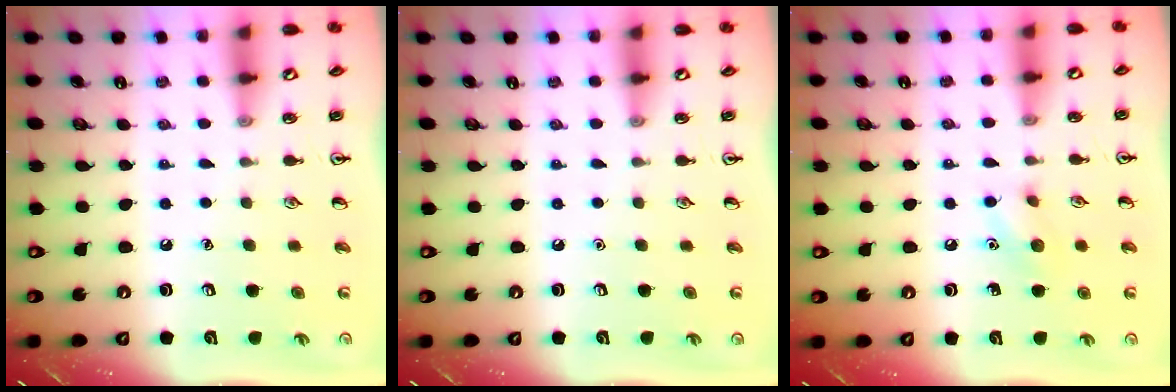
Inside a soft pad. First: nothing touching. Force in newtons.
{"total": 0.0}
{"total": 6.6, "press": 6.5, "slide": 1.4}